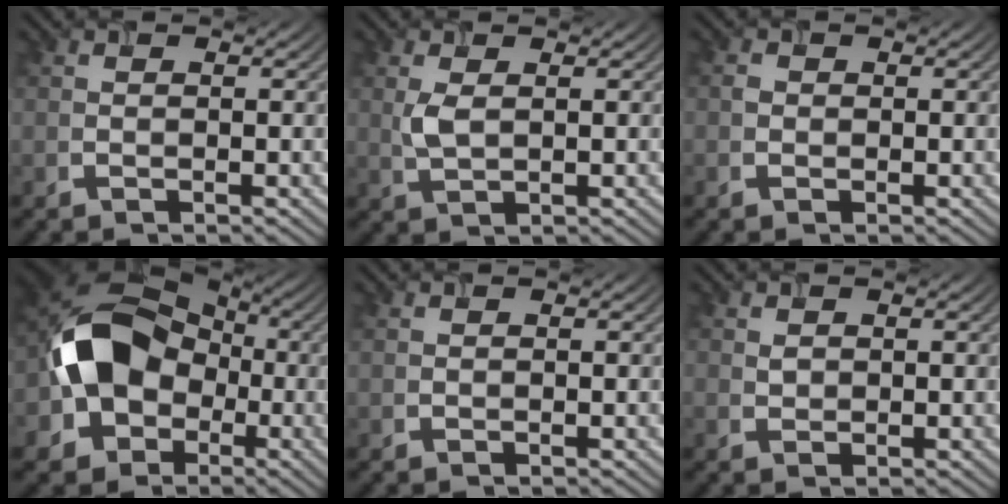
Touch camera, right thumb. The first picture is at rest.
{"total": 2.6, "force": [0.6, 1.2, 2.2], "torque": [-0.059, -0.001, 0.014]}
{"total": 0.6, "force": [0.1, 0.6, 0.1], "torque": [-0.003, -0.001, -0.002]}
{"total": 13.0, "force": [-2.1, 10.1, 7.9], "torque": [-0.155, -0.003, -0.055]}
{"total": 0.0}
{"total": 0.8, "force": [0.5, 0.6, 0.3], "torque": [-0.009, -0.001, 0.011]}